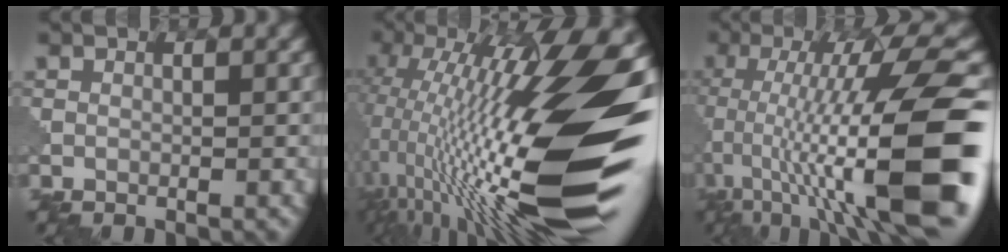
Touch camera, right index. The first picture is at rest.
{"total": 19.8, "force": [-1.4, 5.2, 19.0], "torque": [-0.333, 0.021, -0.034]}
{"total": 15.4, "force": [-2.8, 4.2, 14.6], "torque": [-0.228, 0.015, -0.045]}